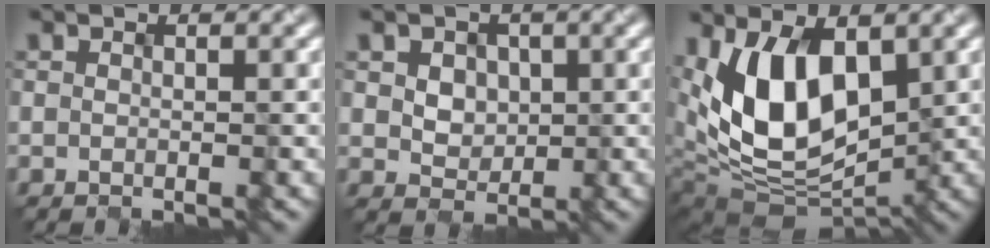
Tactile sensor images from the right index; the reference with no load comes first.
{"total": 3.1, "force": [1.0, 2.6, 1.4], "torque": [-0.040, 0.009, 0.026]}
{"total": 11.4, "force": [2.2, 6.3, 9.3], "torque": [-0.178, -0.008, 0.039]}